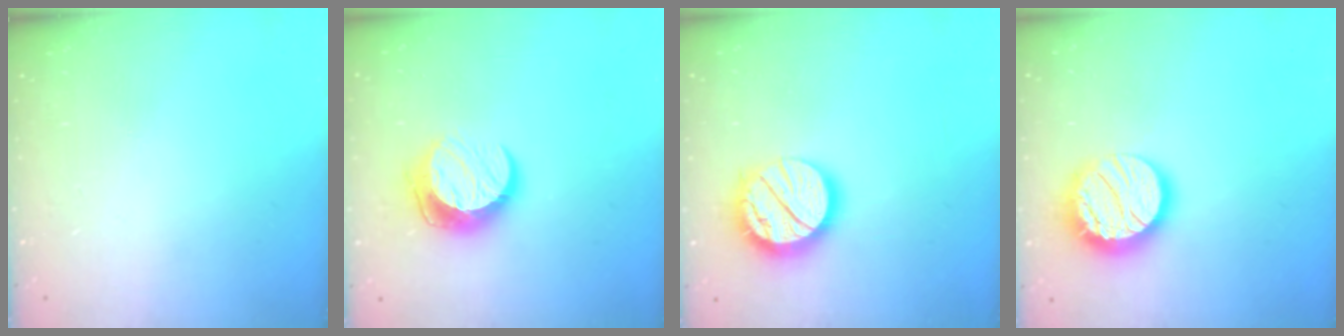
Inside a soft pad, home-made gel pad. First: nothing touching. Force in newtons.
{"total": 10.4, "press": 10.4, "slide": 0.1}
{"total": 17.5, "press": 17.4, "slide": 1.4}
{"total": 16.6, "press": 16.5, "slide": 1.1}